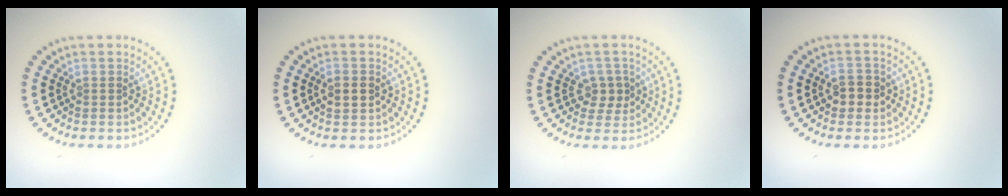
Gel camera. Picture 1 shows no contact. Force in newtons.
{"total": 2.0, "press": 2.0, "slide": 0.2}
{"total": 2.0, "press": 1.8, "slide": 0.9}
{"total": 1.9, "press": 1.8, "slide": 0.4}